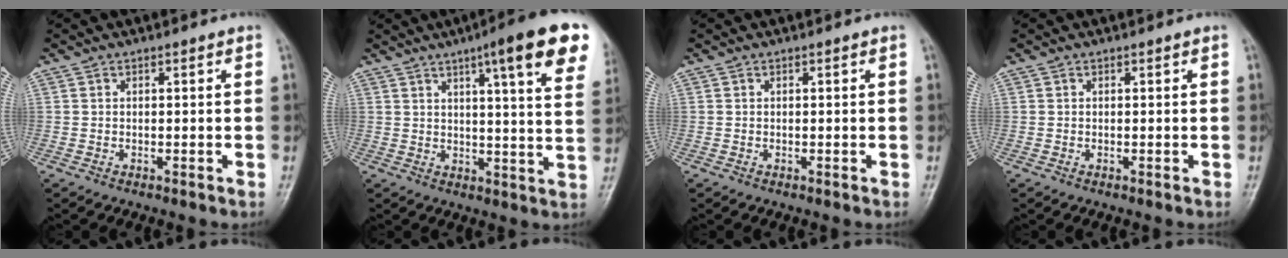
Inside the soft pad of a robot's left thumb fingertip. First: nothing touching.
{"total": 18.0, "force": [9.9, 2.7, 14.8], "torque": [-0.177, -0.030, 0.121]}
{"total": 0.0}
{"total": 0.0}